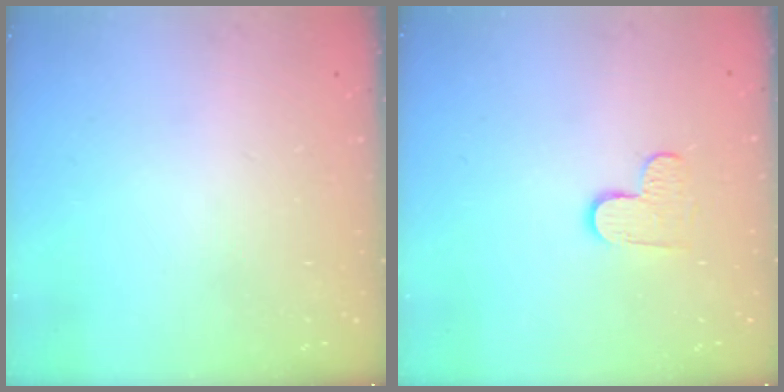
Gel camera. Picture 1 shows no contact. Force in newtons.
{"total": 4.9, "press": 4.8, "slide": 0.4}